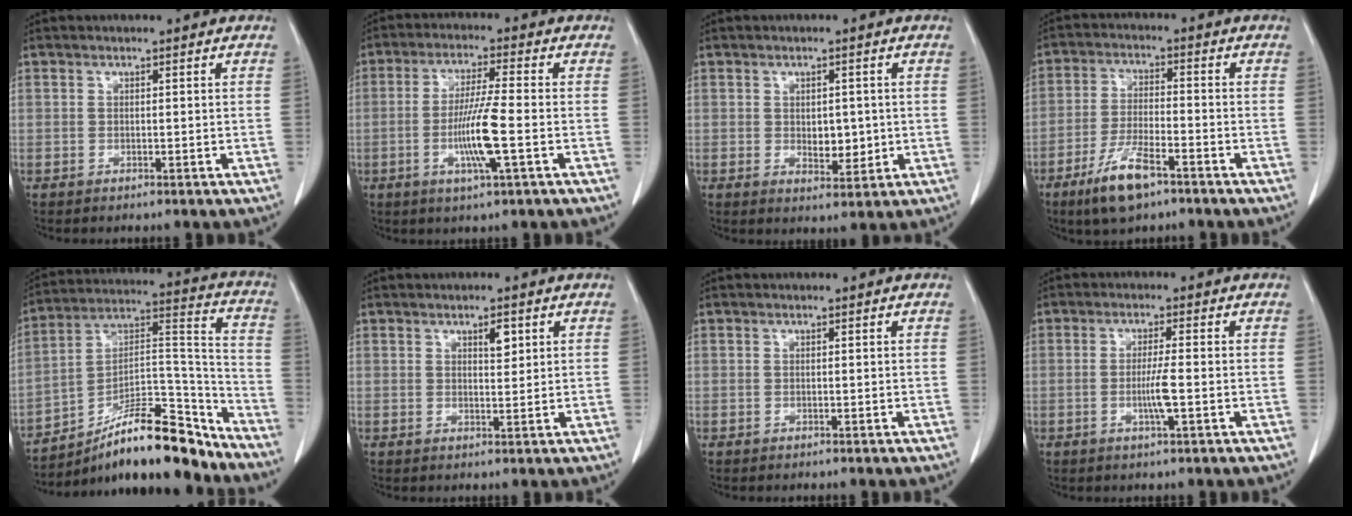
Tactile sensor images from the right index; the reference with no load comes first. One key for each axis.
{"total": 8.3, "fx": -2.2, "fy": -0.3, "fz": 8.0, "tx": -0.155, "ty": -0.009, "tz": -0.042}
{"total": 4.0, "fx": 0.0, "fy": 2.3, "fz": 3.2, "tx": -0.043, "ty": -0.005, "tz": 0.009}
{"total": 8.7, "fx": -5.6, "fy": 2.1, "fz": 6.4, "tx": -0.131, "ty": -0.014, "tz": -0.100}
{"total": 20.3, "fx": -16.2, "fy": 4.6, "fz": 11.4, "tx": -0.170, "ty": 0.038, "tz": -0.266}
{"total": 2.3, "fx": 1.1, "fy": 0.8, "fz": 1.8, "tx": -0.028, "ty": -0.004, "tz": 0.019}
{"total": 0.0}
{"total": 3.8, "fx": -0.9, "fy": -0.2, "fz": 3.7, "tx": -0.072, "ty": -0.005, "tz": -0.017}